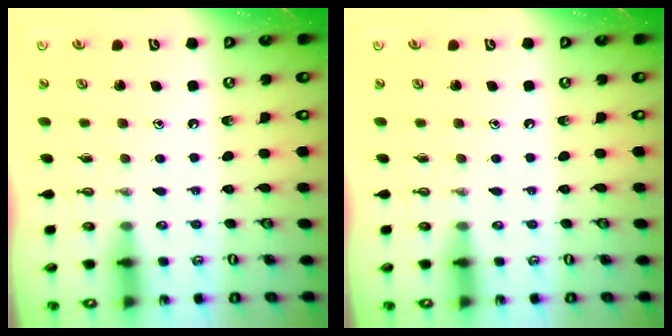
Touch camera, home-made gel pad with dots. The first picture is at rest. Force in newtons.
{"total": 0.0}